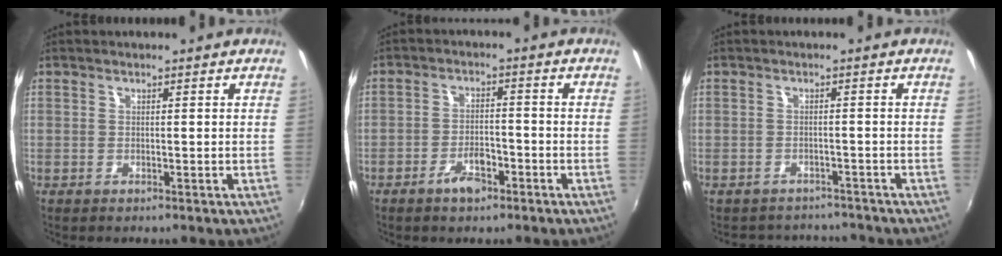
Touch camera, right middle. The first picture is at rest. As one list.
[{"total": 4.9, "force": [-3.3, 2.1, 2.9], "torque": [-0.062, 0.001, -0.053]}, {"total": 6.9, "force": [-6.3, 2.7, 1.0], "torque": [-0.028, 0.005, -0.086]}]